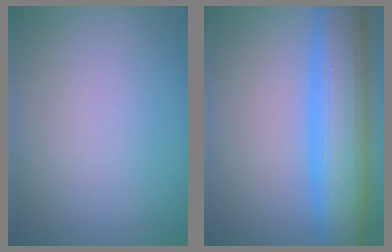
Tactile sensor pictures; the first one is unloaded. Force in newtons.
{"total": 10.0, "press": 10.0, "slide": 0.1}